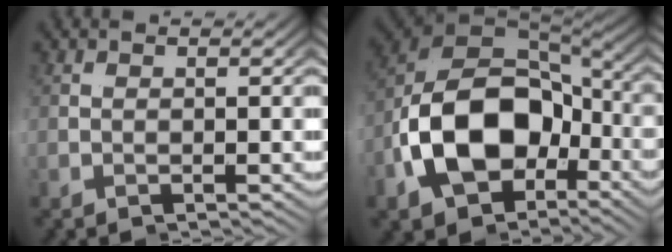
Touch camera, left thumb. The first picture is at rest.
{"total": 16.6, "force": [-3.3, 9.9, 12.9], "torque": [-0.280, -0.047, -0.030]}